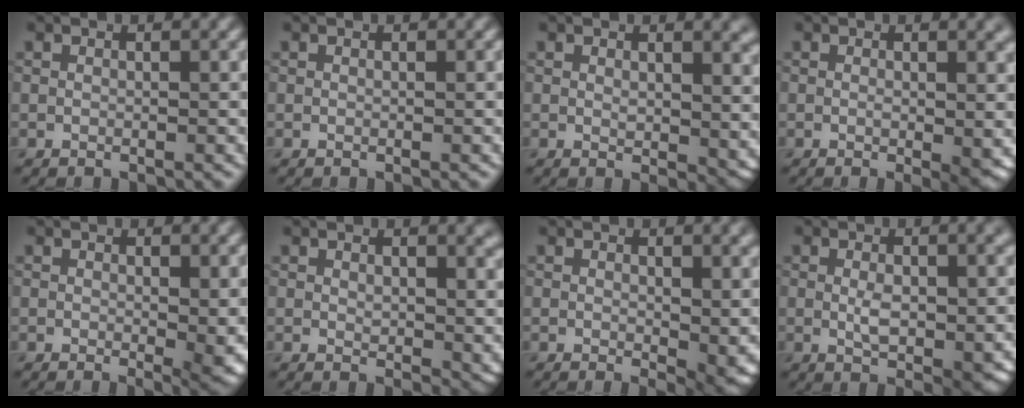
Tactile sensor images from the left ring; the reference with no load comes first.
{"total": 0.0}
{"total": 3.7, "force": [0.9, 2.1, 2.9], "torque": [-0.033, -0.012, 0.021]}
{"total": 4.7, "force": [0.1, 1.4, 4.5], "torque": [-0.045, -0.004, 0.001]}
{"total": 2.8, "force": [0.0, 0.6, 2.7], "torque": [-0.031, -0.011, 0.001]}
{"total": 3.7, "force": [1.3, 2.3, 2.7], "torque": [-0.034, -0.014, 0.028]}
{"total": 5.3, "force": [0.0, 2.2, 4.8], "torque": [-0.060, -0.018, 0.007]}
{"total": 4.8, "force": [-0.2, 1.9, 4.4], "torque": [-0.073, -0.006, 0.000]}